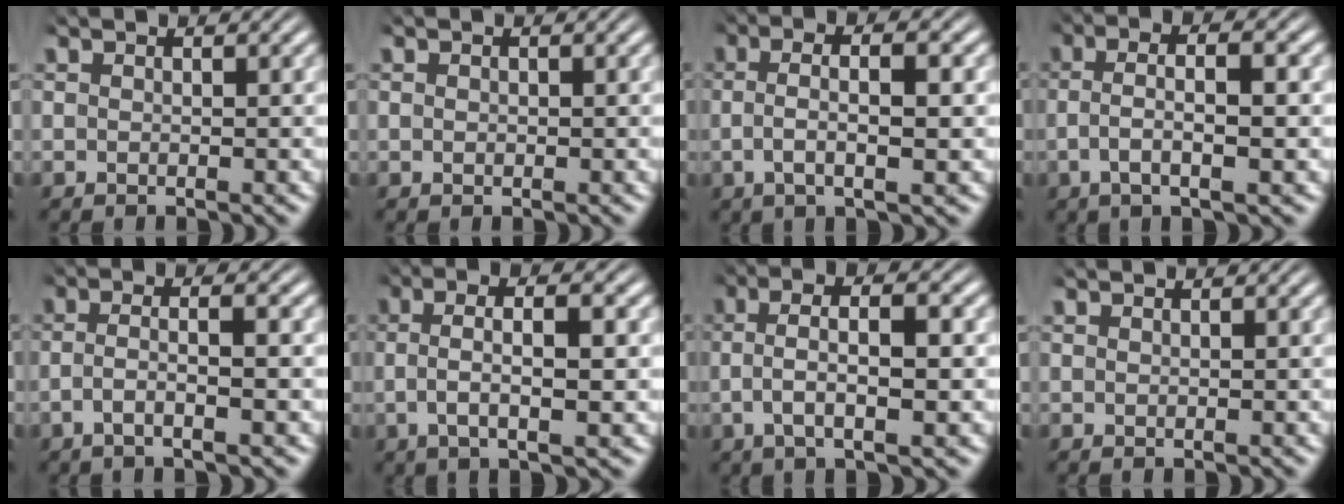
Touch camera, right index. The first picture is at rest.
{"total": 0.0}
{"total": 4.2, "force": [0.1, 1.2, 4.1], "torque": [-0.074, 0.001, -0.001]}
{"total": 4.1, "force": [-0.4, 1.2, 3.9], "torque": [-0.073, -0.001, -0.010]}
{"total": 3.1, "force": [-1.2, 0.4, 2.8], "torque": [-0.058, -0.010, -0.017]}
{"total": 4.6, "force": [0.4, 1.4, 4.4], "torque": [-0.077, 0.004, 0.003]}
{"total": 4.7, "force": [0.1, 1.7, 4.3], "torque": [-0.082, 0.003, -0.003]}
{"total": 0.0}